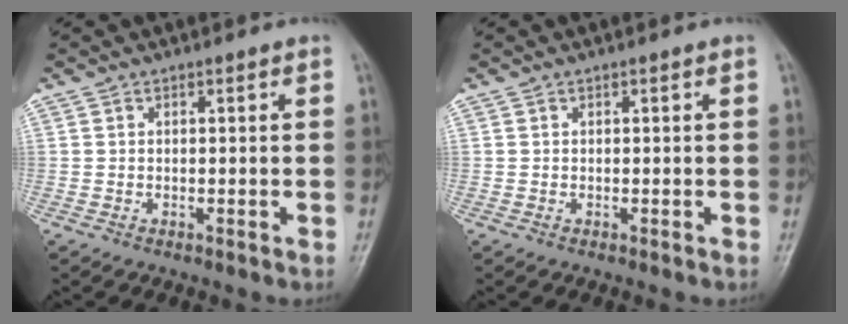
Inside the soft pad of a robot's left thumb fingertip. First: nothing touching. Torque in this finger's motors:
{"motor_torque": [0.00, 0.00, -0.10, -0.10, 0.00]}